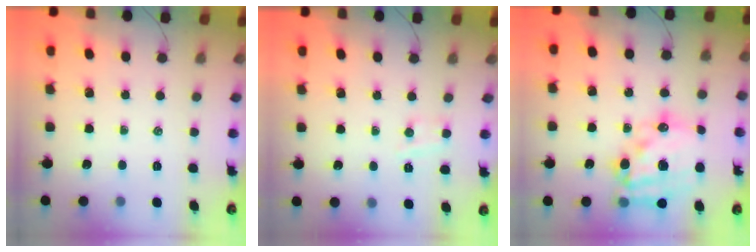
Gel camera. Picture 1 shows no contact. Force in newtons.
{"total": 3.8, "press": 3.6, "slide": 1.1}
{"total": 20.8, "press": 20.3, "slide": 4.6}